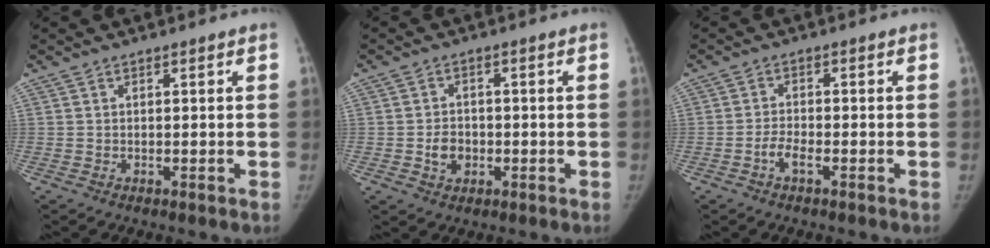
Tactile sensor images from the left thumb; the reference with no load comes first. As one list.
[{"total": 4.1, "force": [-1.1, 3.4, 2.1], "torque": [-0.020, 0.008, -0.017]}, {"total": 2.7, "force": [-1.6, 1.1, 1.9], "torque": [-0.036, 0.013, -0.032]}]